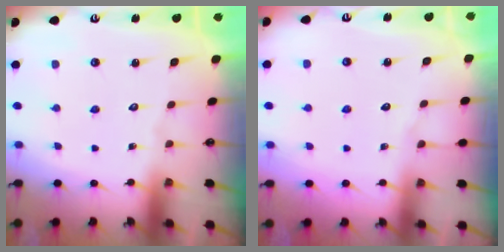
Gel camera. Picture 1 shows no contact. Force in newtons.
{"total": 2.6, "press": 2.6, "slide": 0.4}